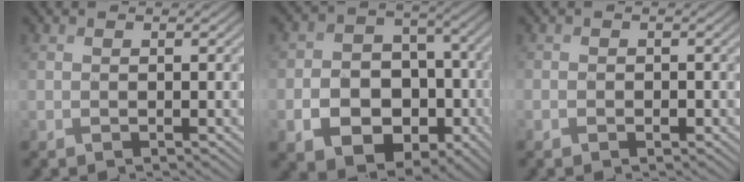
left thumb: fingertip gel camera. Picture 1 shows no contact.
{"total": 11.1, "force": [-4.1, 8.4, 6.0], "torque": [-0.121, -0.031, -0.073]}
{"total": 0.9, "force": [-0.1, 0.8, 0.3], "torque": [-0.001, -0.006, -0.001]}